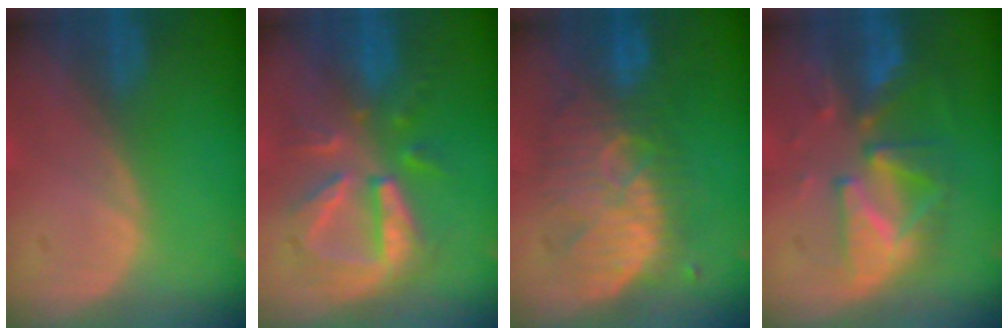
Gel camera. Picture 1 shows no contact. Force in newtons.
{"total": 9.0, "press": 8.6, "slide": 2.4}
{"total": 9.3, "press": 9.3, "slide": 1.3}
{"total": 9.8, "press": 8.6, "slide": 4.7}